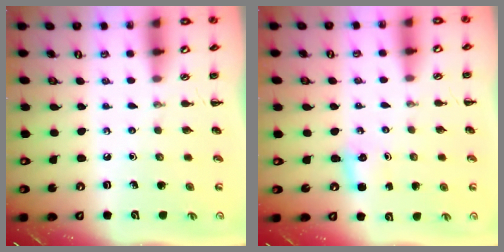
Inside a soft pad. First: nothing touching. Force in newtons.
{"total": 2.8, "press": 2.6, "slide": 0.9}